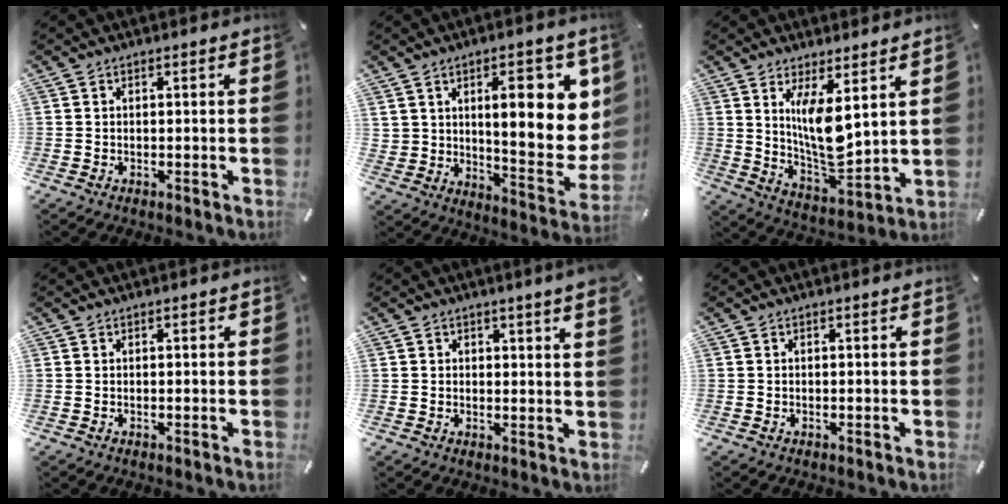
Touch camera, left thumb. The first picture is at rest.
{"total": 15.9, "force": [6.2, 7.4, 12.6], "torque": [-0.166, -0.028, 0.102]}
{"total": 11.5, "force": [4.9, 3.8, 9.7], "torque": [-0.193, -0.044, 0.083]}
{"total": 0.0}
{"total": 2.7, "force": [1.9, -0.1, 1.9], "torque": [-0.031, -0.005, 0.032]}
{"total": 0.0}